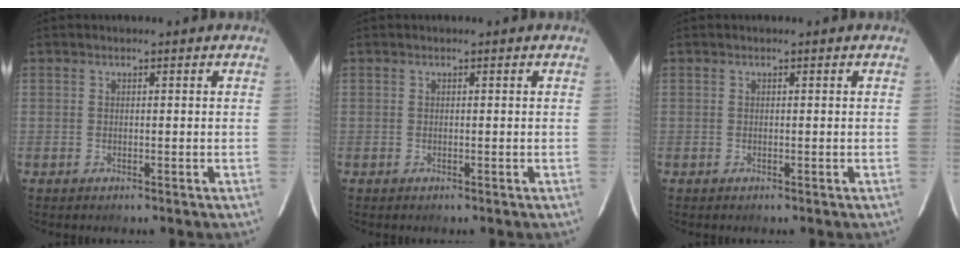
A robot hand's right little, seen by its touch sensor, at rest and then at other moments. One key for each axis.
{"total": 0.0}
{"total": 0.0}